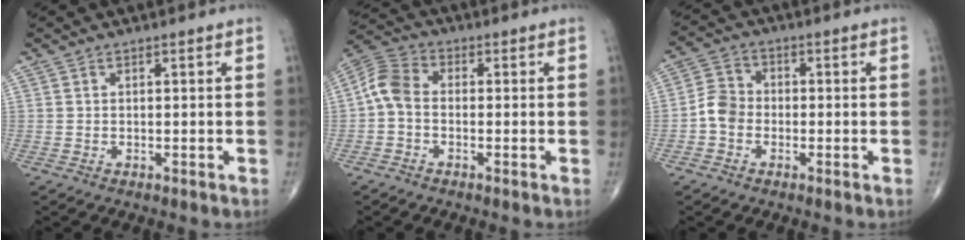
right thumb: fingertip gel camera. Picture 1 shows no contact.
{"total": 6.3, "force": [-0.8, 4.3, 4.5], "torque": [-0.084, 0.021, -0.032]}
{"total": 5.1, "force": [-1.5, 4.1, 2.5], "torque": [-0.037, 0.018, -0.040]}